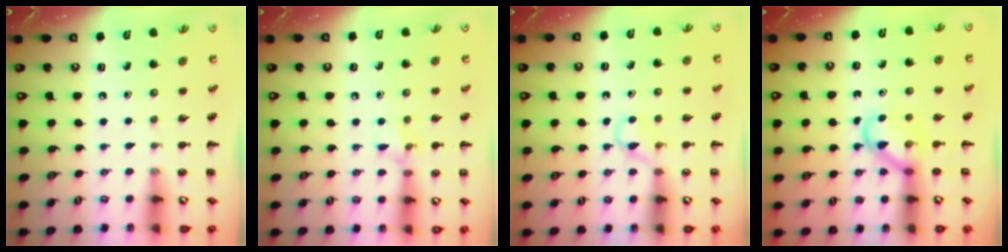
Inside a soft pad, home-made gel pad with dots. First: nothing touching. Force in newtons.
{"total": 6.4, "press": 6.1, "slide": 1.8}
{"total": 3.4, "press": 3.2, "slide": 1.1}
{"total": 3.8, "press": 3.6, "slide": 1.0}